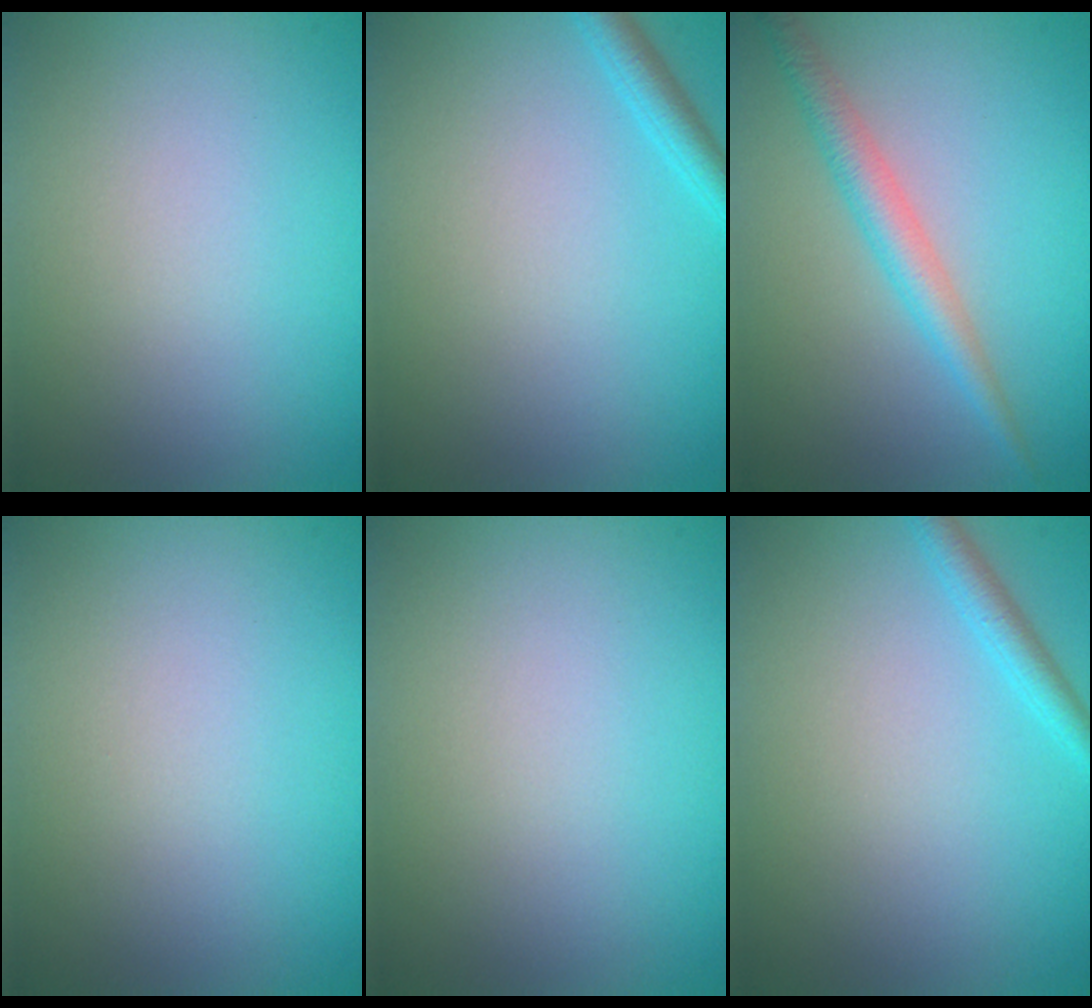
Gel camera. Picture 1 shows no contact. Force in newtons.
{"total": 1.9, "press": 1.9, "slide": 0.2}
{"total": 2.6, "press": 2.6, "slide": 0.0}
{"total": 0.0}
{"total": 0.0}
{"total": 1.8, "press": 1.8, "slide": 0.1}